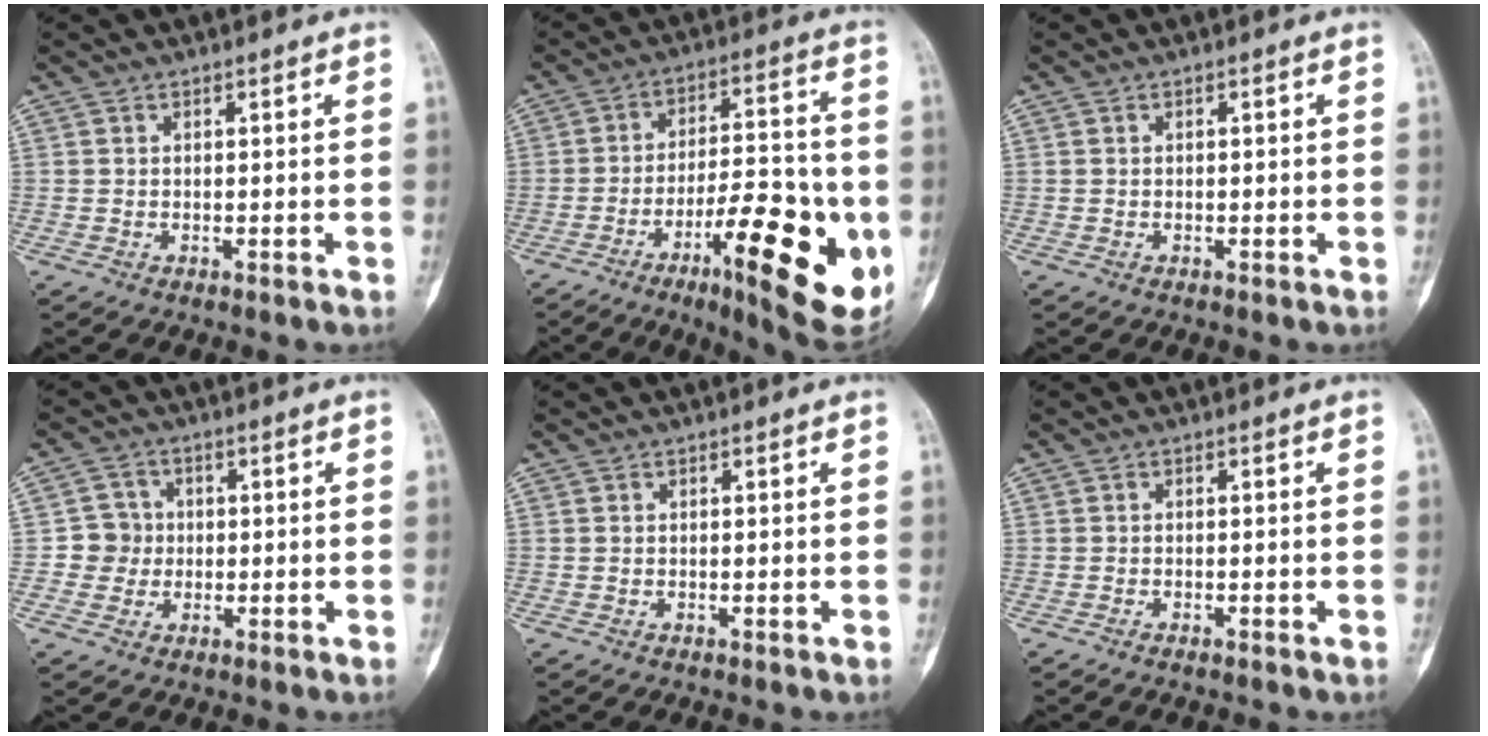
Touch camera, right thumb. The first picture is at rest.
{"total": 21.2, "force": [-6.9, 6.1, 19.1], "torque": [-0.242, 0.013, -0.092]}
{"total": 0.0}
{"total": 4.6, "force": [-0.3, 4.6, 0.5], "torque": [0.025, 0.012, -0.013]}
{"total": 0.0}
{"total": 0.7, "force": [-0.6, 0.1, 0.4], "torque": [-0.010, 0.001, -0.008]}